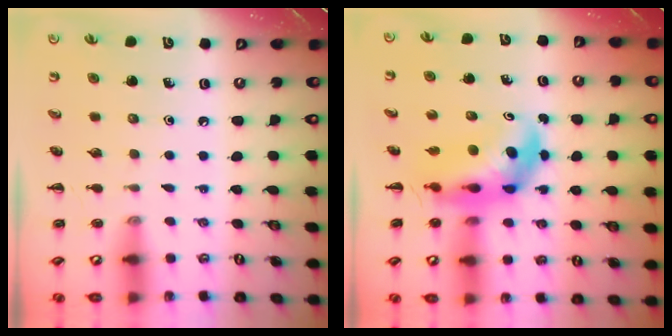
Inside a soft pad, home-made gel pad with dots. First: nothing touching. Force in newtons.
{"total": 6.5, "press": 6.3, "slide": 1.7}